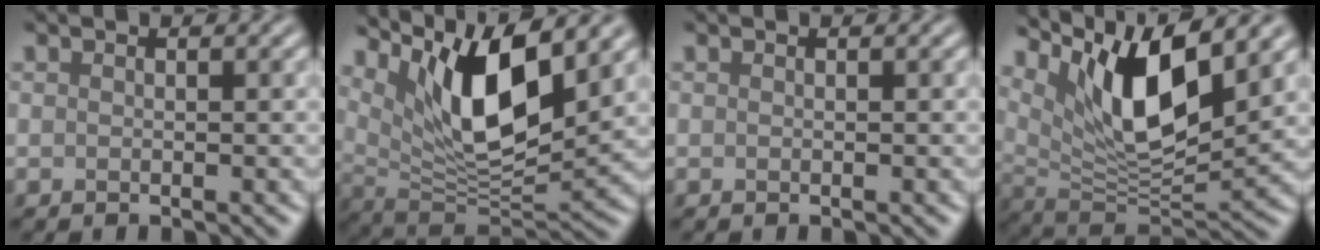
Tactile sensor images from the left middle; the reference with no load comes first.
{"total": 10.0, "force": [4.7, 3.2, 8.3], "torque": [-0.141, -0.016, 0.091]}
{"total": 0.0}
{"total": 10.1, "force": [5.0, 3.2, 8.1], "torque": [-0.142, -0.014, 0.097]}